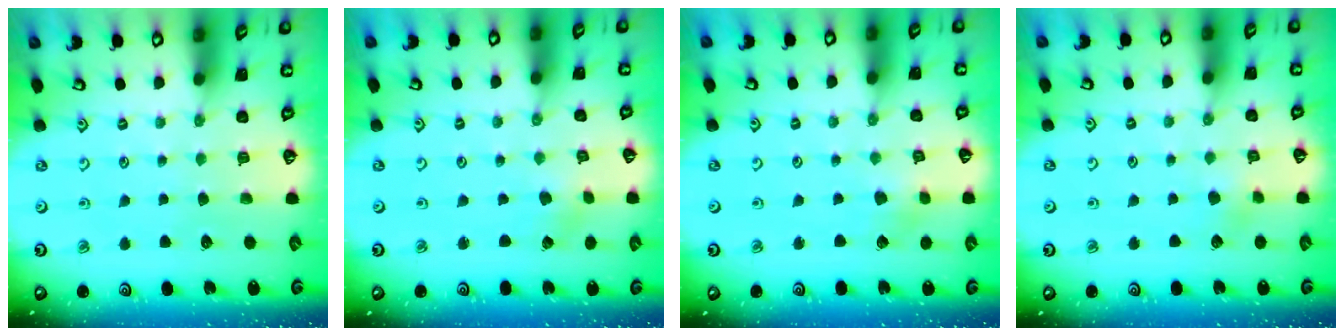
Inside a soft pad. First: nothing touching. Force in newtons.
{"total": 0.6, "press": 0.5, "slide": 0.1}
{"total": 2.9, "press": 2.9, "slide": 0.4}
{"total": 3.8, "press": 3.7, "slide": 0.9}